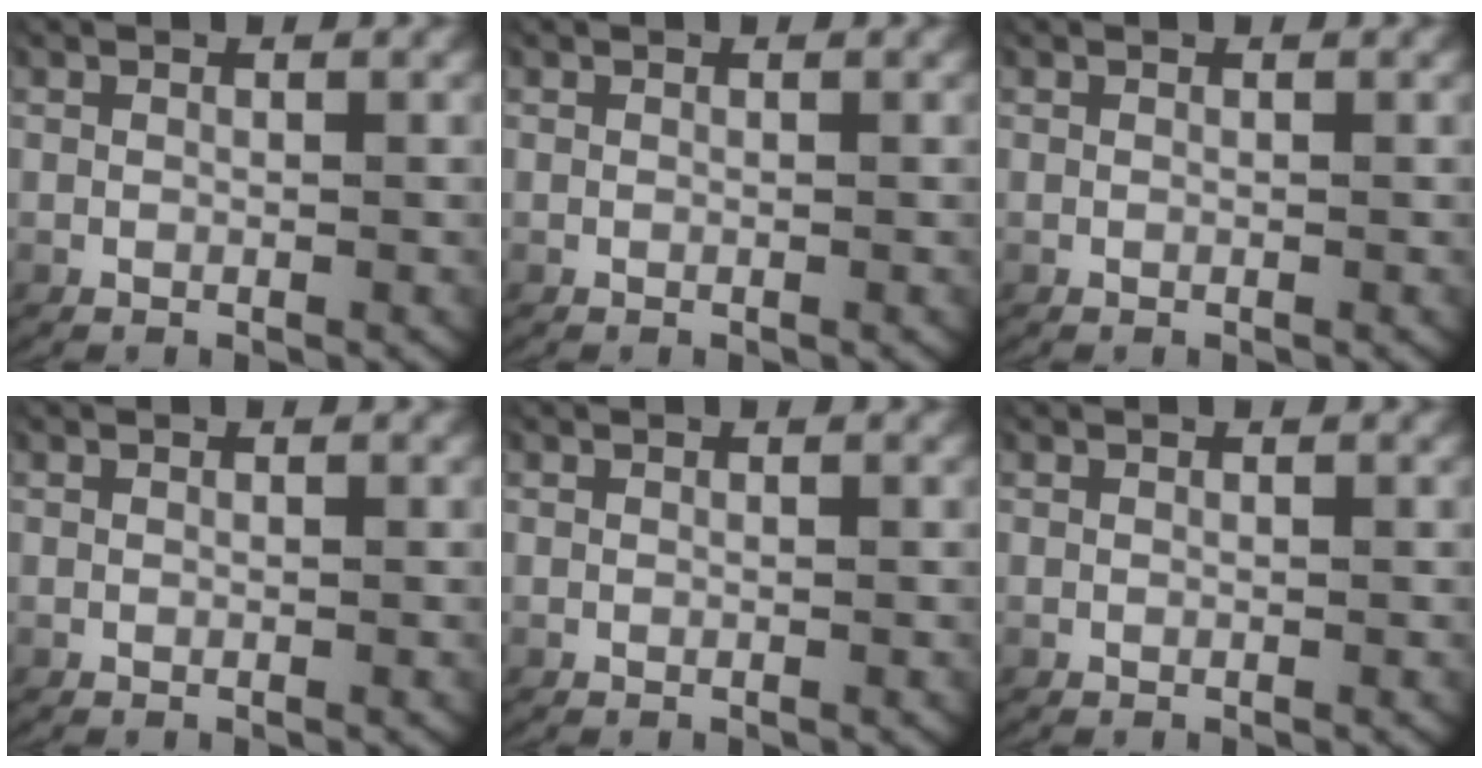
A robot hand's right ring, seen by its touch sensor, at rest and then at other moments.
{"total": 0.0}
{"total": 0.0}
{"total": 0.0}
{"total": 0.0}
{"total": 0.0}